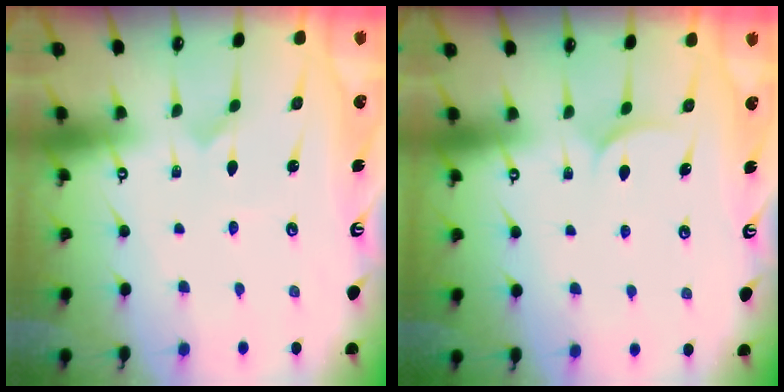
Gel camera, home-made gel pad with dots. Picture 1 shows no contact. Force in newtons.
{"total": 5.4, "press": 5.4, "slide": 0.6}